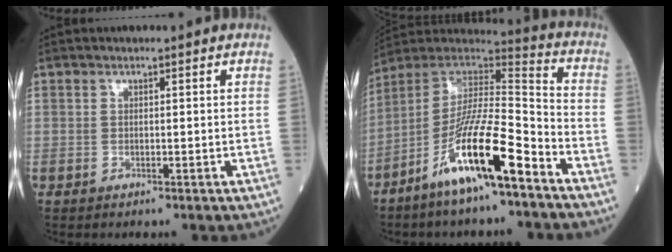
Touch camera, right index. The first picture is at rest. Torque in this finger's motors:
{"motor_torque": [1.17, -0.97, 1.06, 0.21]}